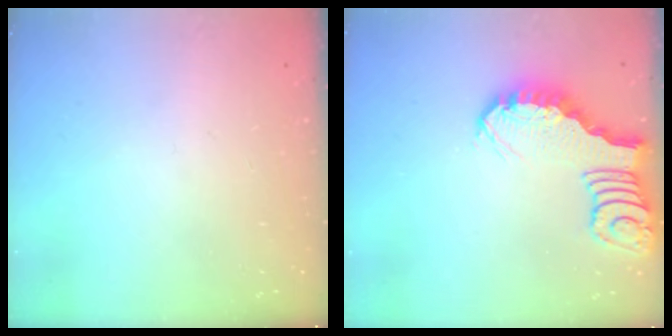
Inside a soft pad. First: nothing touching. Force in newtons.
{"total": 2.8, "press": 2.8, "slide": 0.4}